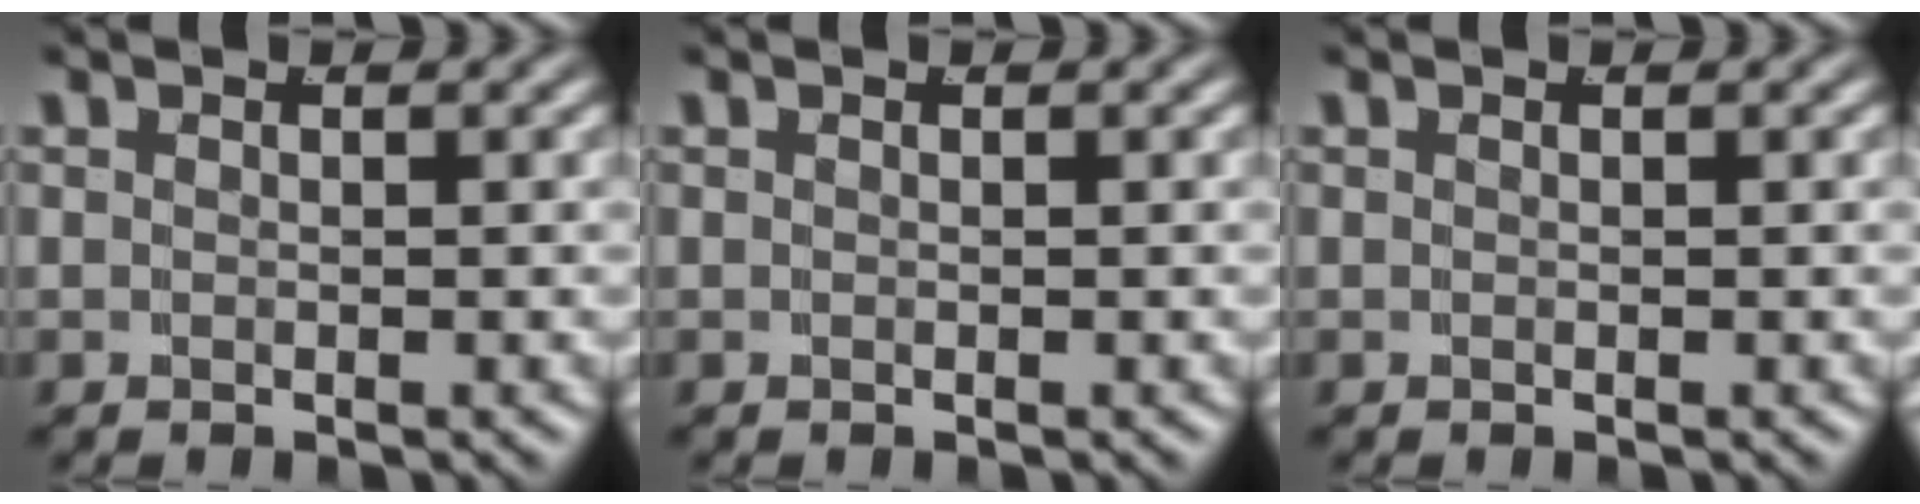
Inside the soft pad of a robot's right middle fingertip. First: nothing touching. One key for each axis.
{"total": 0.0}
{"total": 0.0}